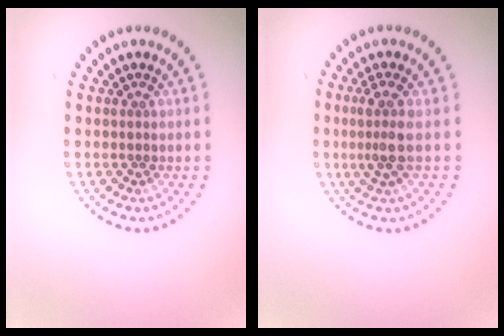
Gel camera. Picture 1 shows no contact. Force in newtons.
{"total": 2.5, "press": 1.9, "slide": 1.6}